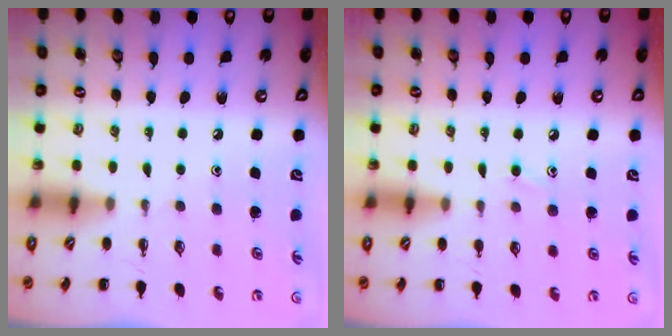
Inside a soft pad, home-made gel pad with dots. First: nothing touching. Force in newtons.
{"total": 7.6, "press": 7.2, "slide": 2.6}